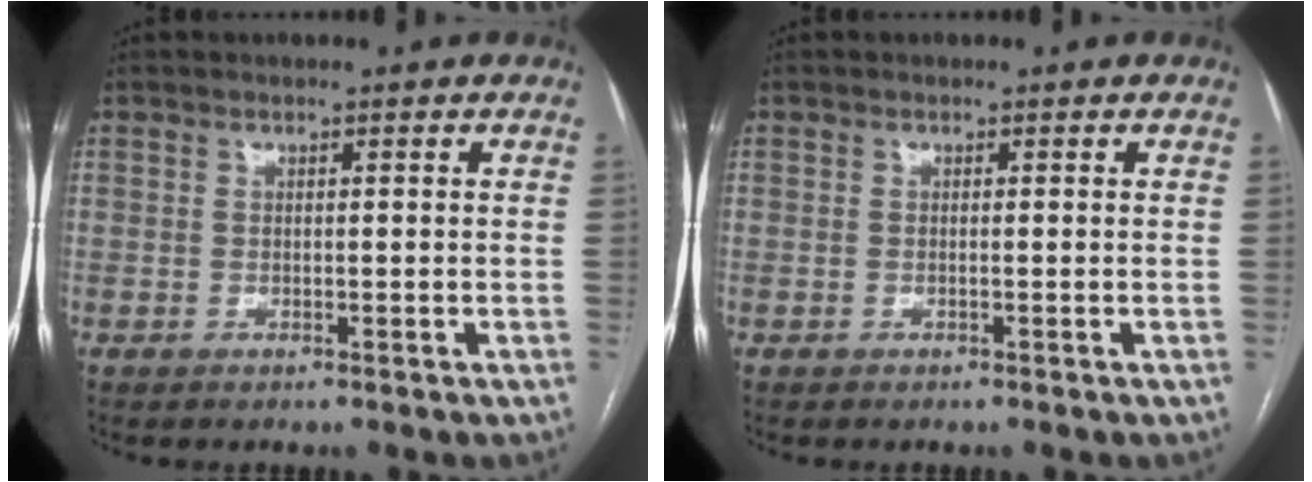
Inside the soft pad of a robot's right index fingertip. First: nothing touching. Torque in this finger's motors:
{"motor_torque": [-0.05, 0.00, -0.02, 0.00]}